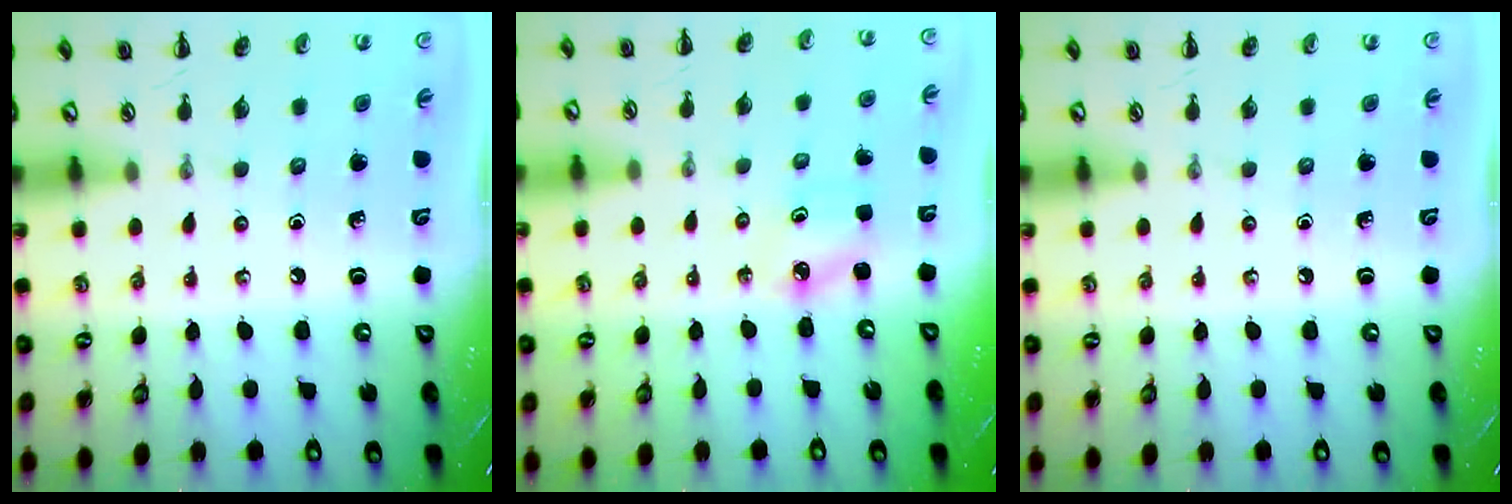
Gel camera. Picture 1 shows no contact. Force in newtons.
{"total": 2.5, "press": 2.5, "slide": 0.5}
{"total": 0.0}